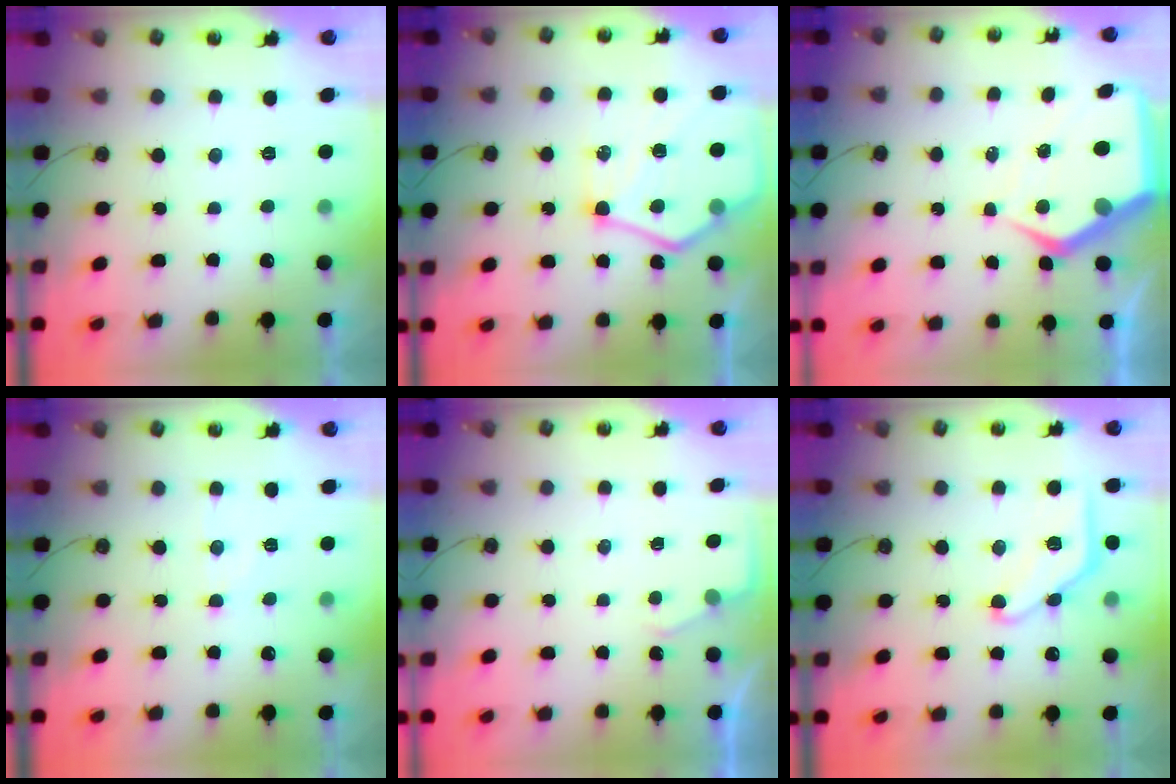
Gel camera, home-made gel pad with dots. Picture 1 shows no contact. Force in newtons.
{"total": 17.4, "press": 17.3, "slide": 1.7}
{"total": 10.2, "press": 10.1, "slide": 1.1}
{"total": 5.4, "press": 5.4, "slide": 0.6}
{"total": 2.8, "press": 2.7, "slide": 0.4}
{"total": 12.2, "press": 12.2, "slide": 0.7}